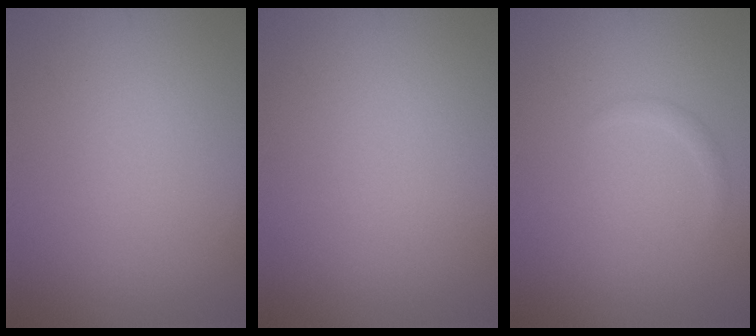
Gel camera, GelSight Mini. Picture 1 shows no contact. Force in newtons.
{"total": 0.0}
{"total": 0.8, "press": 0.8, "slide": 0.0}